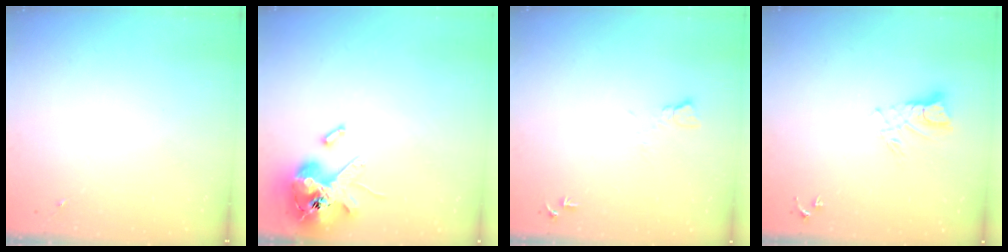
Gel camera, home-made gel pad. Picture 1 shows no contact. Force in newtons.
{"total": 14.9, "press": 14.7, "slide": 2.3}
{"total": 6.6, "press": 6.6, "slide": 0.7}
{"total": 7.7, "press": 7.7, "slide": 0.7}